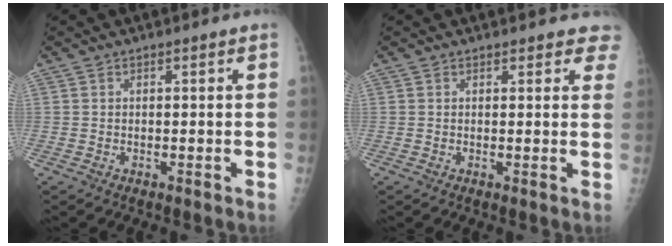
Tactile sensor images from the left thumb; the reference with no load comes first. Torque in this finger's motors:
{"motor_torque": [-0.38, -0.20, -0.10, -0.08, 0.08]}